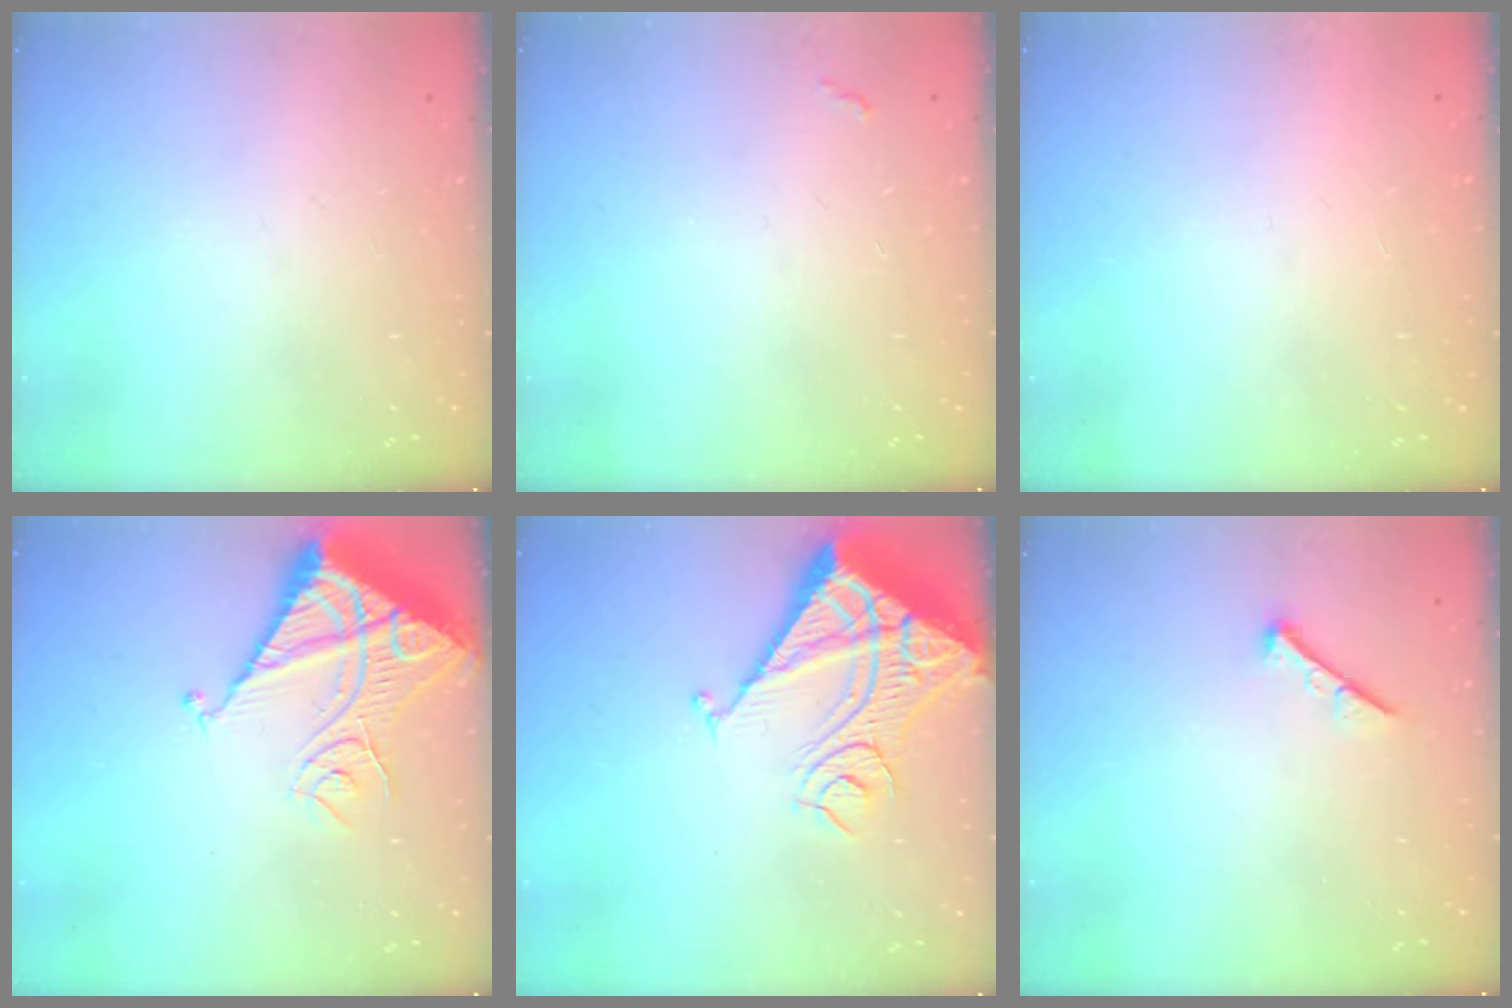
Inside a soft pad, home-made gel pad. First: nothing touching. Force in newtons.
{"total": 2.8, "press": 2.8, "slide": 0.4}
{"total": 1.6, "press": 1.6, "slide": 0.1}
{"total": 15.5, "press": 15.4, "slide": 1.6}
{"total": 16.7, "press": 16.6, "slide": 2.1}
{"total": 0.0}